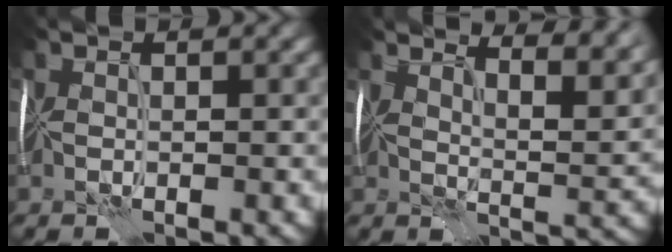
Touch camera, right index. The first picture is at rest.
{"total": 9.6, "force": [7.7, 2.5, 5.2], "torque": [-0.051, 0.022, 0.077]}